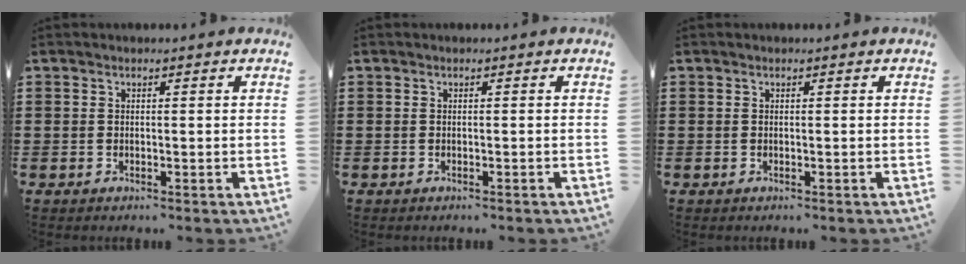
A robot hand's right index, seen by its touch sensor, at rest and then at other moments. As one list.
[{"total": 0.0}, {"total": 0.0}]